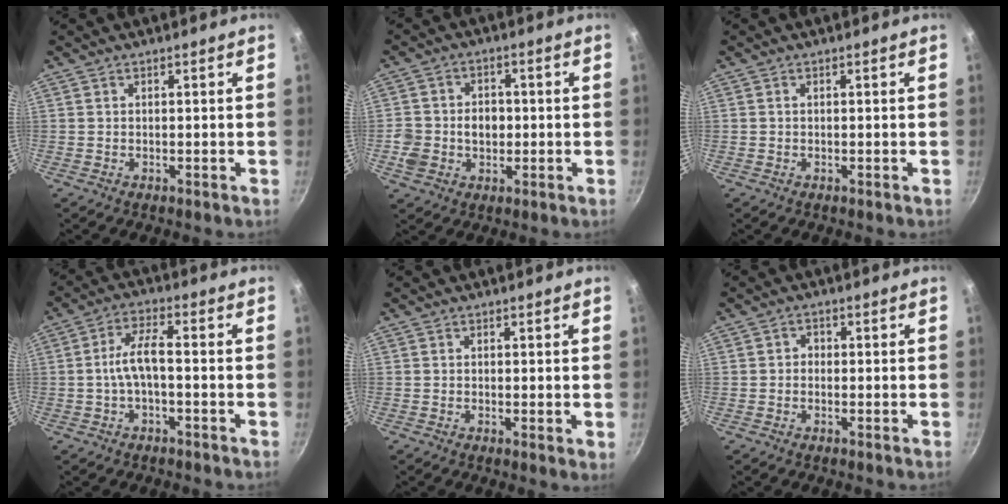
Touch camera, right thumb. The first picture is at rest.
{"total": 8.0, "force": [-0.8, 6.6, 4.3], "torque": [-0.057, 0.012, -0.017]}
{"total": 0.0}
{"total": 6.1, "force": [-1.2, 2.3, 5.5], "torque": [-0.112, 0.030, -0.029]}
{"total": 1.3, "force": [0.2, 0.3, 1.2], "torque": [-0.018, -0.007, -0.001]}
{"total": 1.7, "force": [-0.3, 1.5, 0.7], "torque": [-0.006, 0.006, -0.008]}